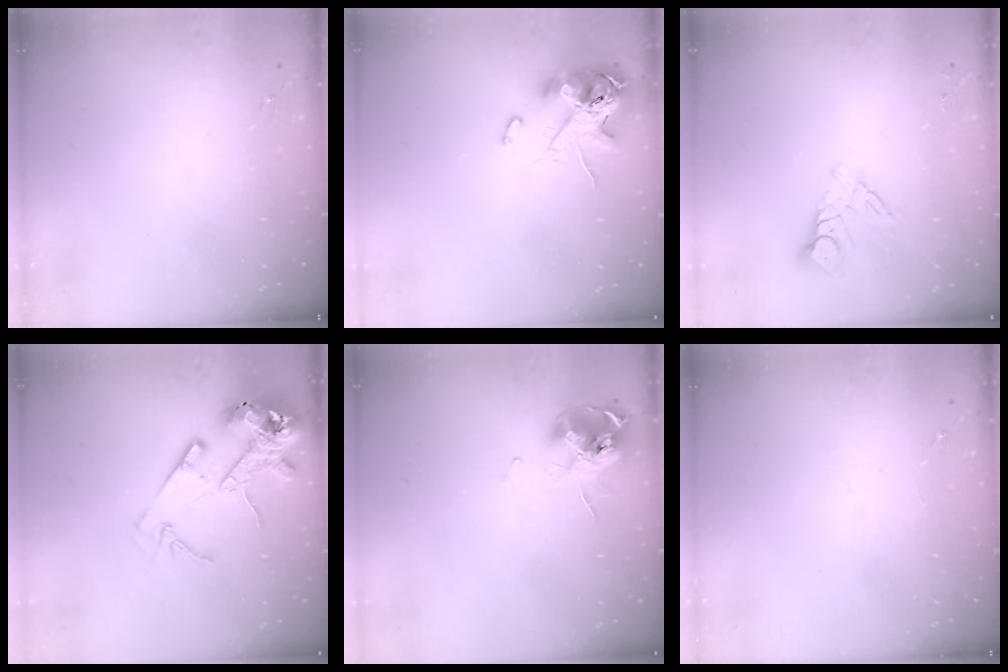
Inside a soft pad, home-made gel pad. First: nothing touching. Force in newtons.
{"total": 12.6, "press": 12.4, "slide": 2.1}
{"total": 8.8, "press": 8.8, "slide": 0.8}
{"total": 14.8, "press": 14.6, "slide": 2.1}
{"total": 12.1, "press": 12.0, "slide": 1.2}
{"total": 0.0}